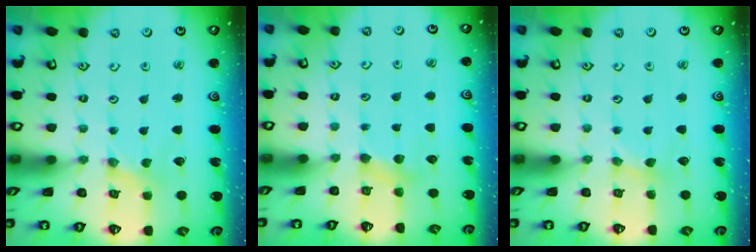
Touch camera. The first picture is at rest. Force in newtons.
{"total": 3.9, "press": 3.9, "slide": 0.6}
{"total": 1.7, "press": 1.7, "slide": 0.3}